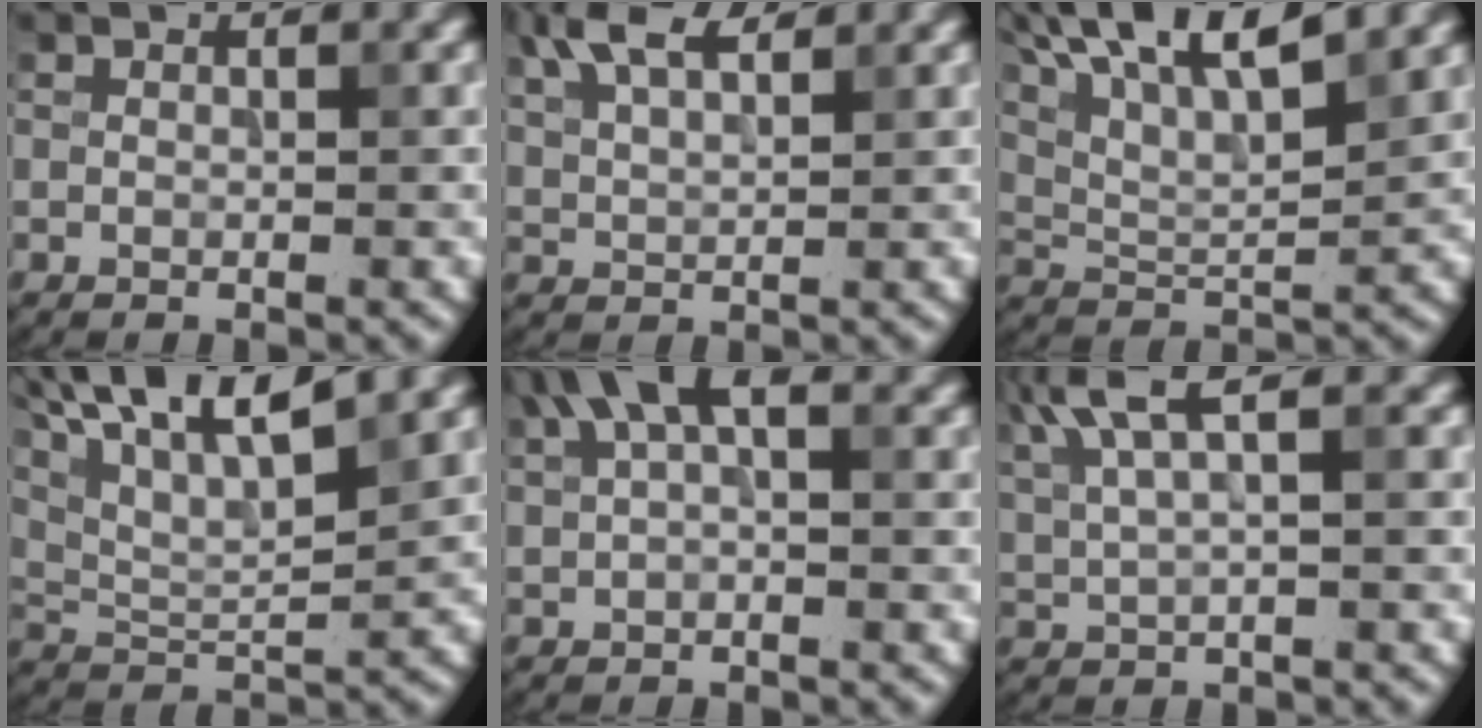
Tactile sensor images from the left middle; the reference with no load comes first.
{"total": 5.2, "force": [3.3, 2.1, 3.4], "torque": [-0.076, 0.017, 0.062]}
{"total": 11.9, "force": [7.7, 3.6, 8.4], "torque": [-0.153, 0.033, 0.099]}
{"total": 12.3, "force": [7.6, 3.8, 8.8], "torque": [-0.165, 0.033, 0.106]}
{"total": 4.9, "force": [2.3, 1.9, 3.9], "torque": [-0.070, 0.015, 0.035]}
{"total": 5.3, "force": [2.9, 1.4, 4.3], "torque": [-0.088, 0.014, 0.059]}